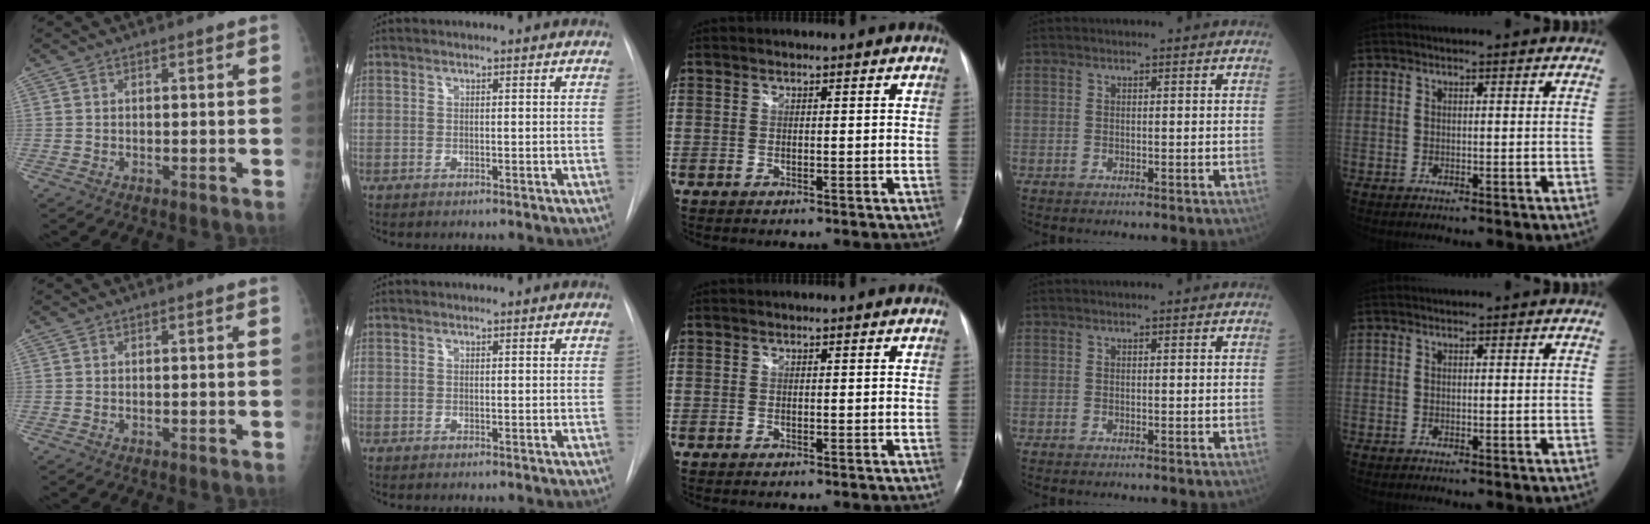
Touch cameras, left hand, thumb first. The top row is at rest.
{}